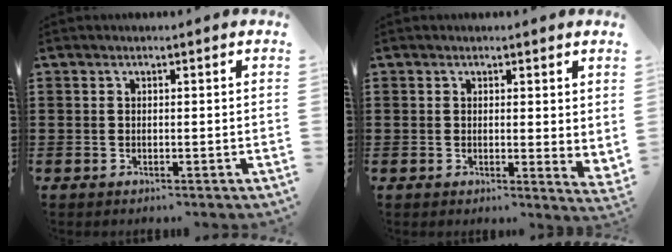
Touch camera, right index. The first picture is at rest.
{"total": 1.4, "force": [1.0, 0.6, 0.8], "torque": [-0.012, 0.000, 0.018]}